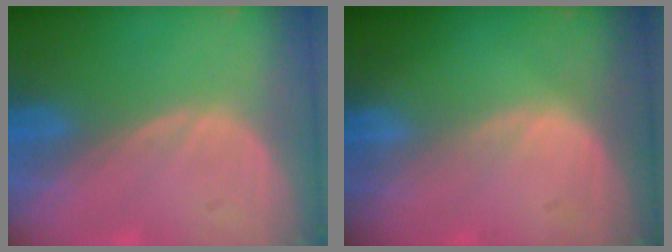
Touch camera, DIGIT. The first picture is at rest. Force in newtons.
{"total": 0.6, "press": 0.6, "slide": 0.1}